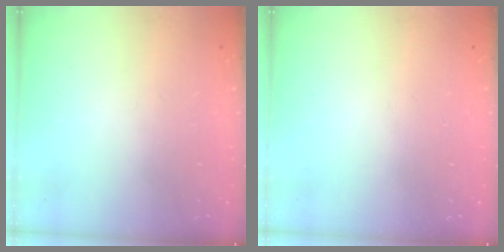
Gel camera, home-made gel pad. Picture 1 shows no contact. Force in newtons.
{"total": 0.0}